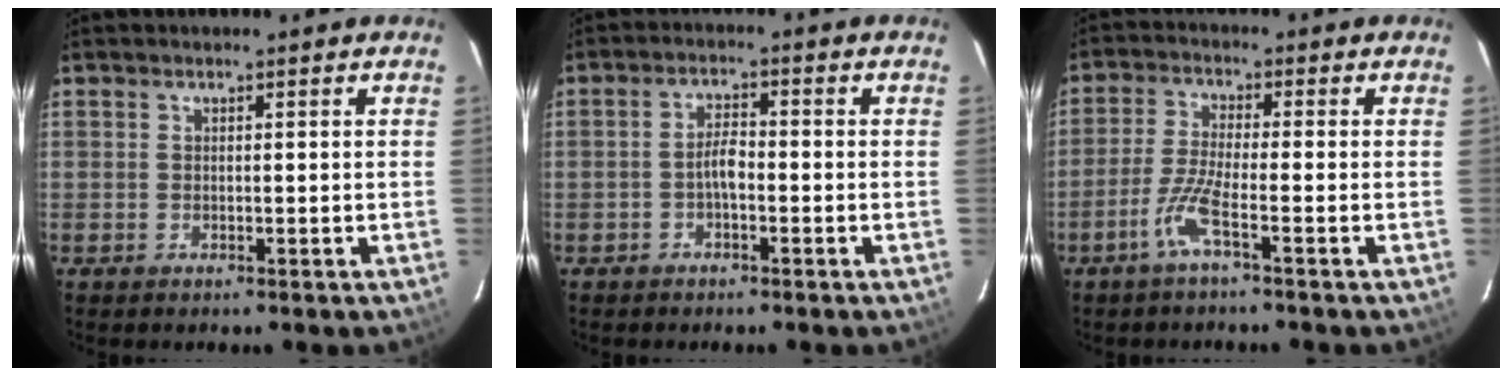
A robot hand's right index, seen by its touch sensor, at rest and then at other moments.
{"total": 3.0, "force": [-1.2, 1.0, 2.5], "torque": [-0.050, 0.009, -0.024]}
{"total": 5.4, "force": [-3.0, -0.3, 4.5], "torque": [-0.105, -0.002, -0.063]}